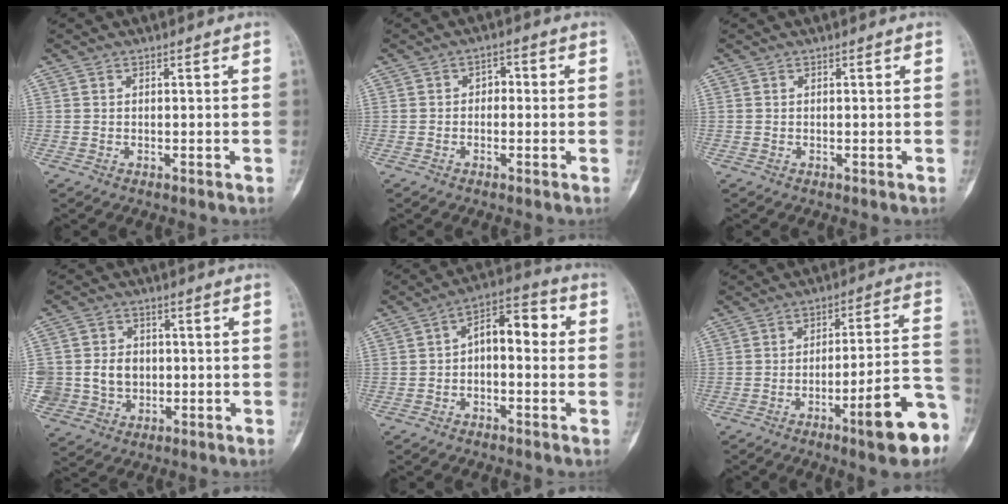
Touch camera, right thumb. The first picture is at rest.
{"total": 2.4, "force": [-0.2, 1.8, 1.6], "torque": [-0.007, 0.013, -0.013]}
{"total": 0.0}
{"total": 12.6, "force": [-0.4, 11.0, 6.1], "torque": [-0.120, 0.017, 0.011]}
{"total": 8.8, "force": [0.2, 4.9, 7.4], "torque": [-0.090, 0.039, -0.008]}
{"total": 14.2, "force": [-7.1, 2.6, 12.0], "torque": [-0.157, 0.050, -0.100]}